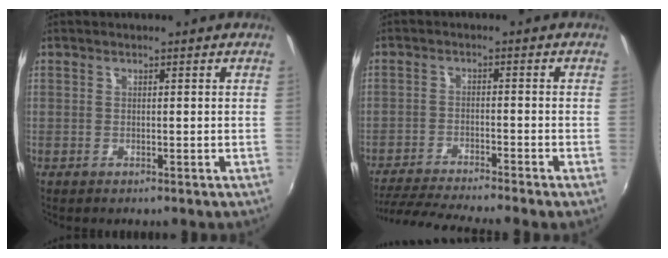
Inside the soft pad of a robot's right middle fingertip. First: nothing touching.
{"total": 10.5, "force": [-9.5, -0.9, 4.5], "torque": [-0.105, -0.018, -0.159]}